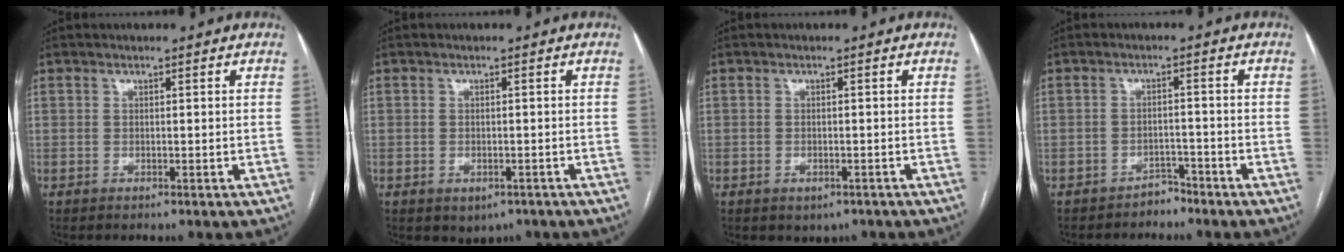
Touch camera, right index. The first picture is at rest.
{"total": 3.1, "force": [-1.8, 2.1, 1.5], "torque": [-0.015, 0.000, -0.014]}
{"total": 2.5, "force": [-1.5, 1.5, 1.1], "torque": [-0.012, 0.000, -0.011]}
{"total": 2.5, "force": [-2.3, 1.0, -0.1], "torque": [0.003, 0.003, -0.034]}